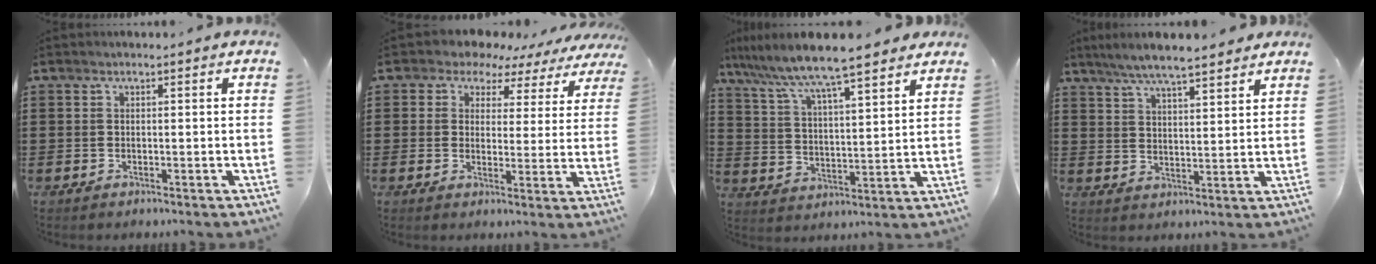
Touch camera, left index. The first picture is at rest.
{"total": 4.3, "force": [3.6, 2.3, 0.7], "torque": [-0.041, -0.016, 0.060]}
{"total": 7.5, "force": [6.8, 0.0, 3.1], "torque": [-0.091, -0.042, 0.112]}
{"total": 6.0, "force": [5.4, 0.4, 2.5], "torque": [-0.066, -0.015, 0.097]}